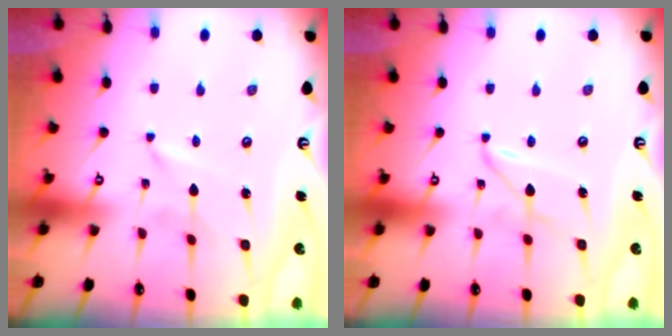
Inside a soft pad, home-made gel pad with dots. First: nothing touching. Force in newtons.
{"total": 2.6, "press": 2.6, "slide": 0.2}